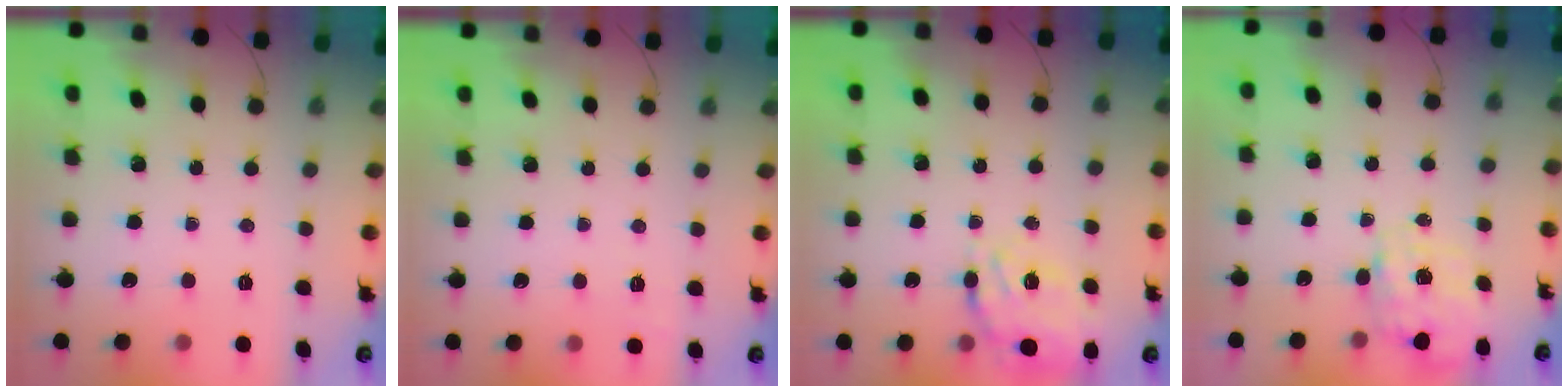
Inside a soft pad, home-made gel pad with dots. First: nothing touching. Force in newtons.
{"total": 5.2, "press": 4.9, "slide": 1.7}
{"total": 13.2, "press": 12.5, "slide": 4.1}
{"total": 2.8, "press": 2.6, "slide": 0.9}